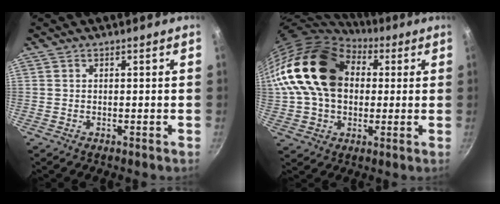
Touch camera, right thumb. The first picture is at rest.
{"total": 22.4, "force": [4.7, 16.0, 14.9], "torque": [-0.258, 0.032, 0.075]}